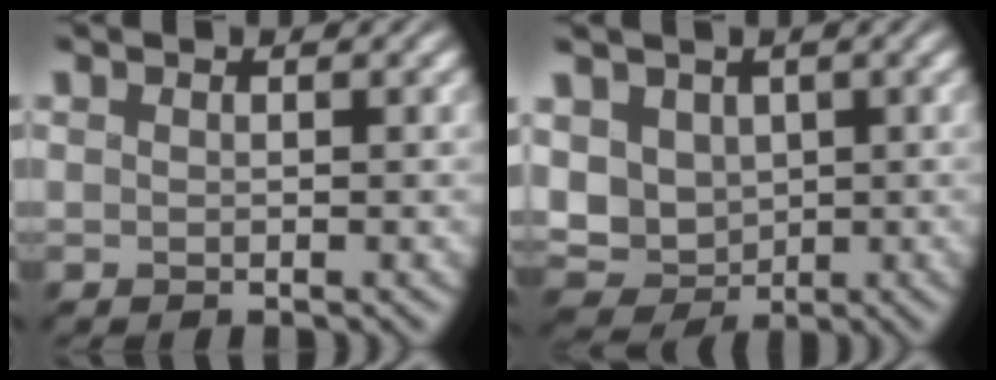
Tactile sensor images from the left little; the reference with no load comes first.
{"total": 5.9, "force": [0.7, 4.9, 3.2], "torque": [-0.094, 0.000, 0.025]}